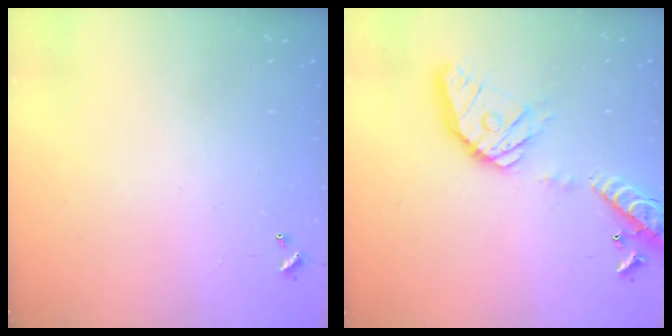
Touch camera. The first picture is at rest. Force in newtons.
{"total": 19.5, "press": 19.2, "slide": 3.3}